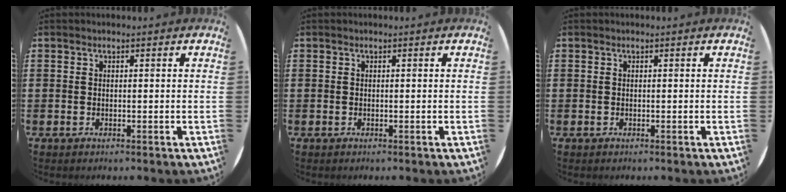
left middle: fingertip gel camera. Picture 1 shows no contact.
{"total": 0.0}
{"total": 0.0}